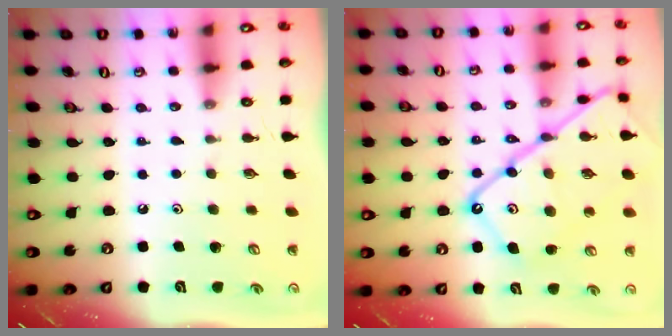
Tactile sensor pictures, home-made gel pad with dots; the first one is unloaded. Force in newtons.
{"total": 20.6, "press": 20.5, "slide": 2.0}